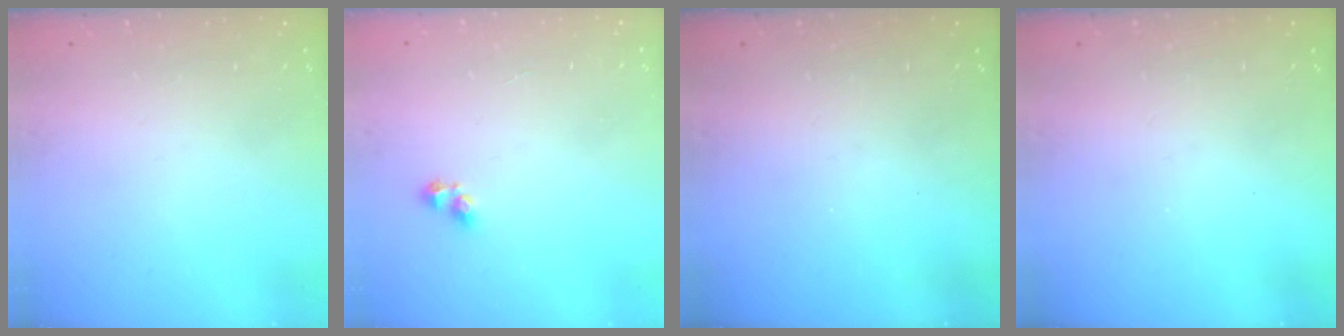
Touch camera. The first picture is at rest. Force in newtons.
{"total": 4.0, "press": 3.9, "slide": 0.5}
{"total": 0.0}
{"total": 0.0}